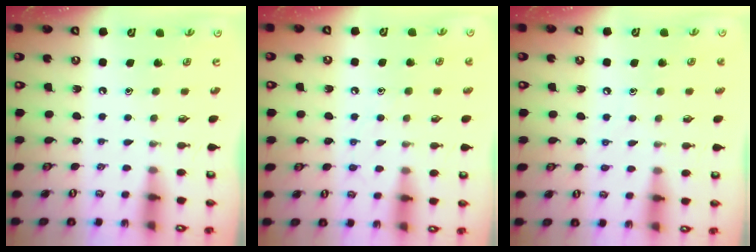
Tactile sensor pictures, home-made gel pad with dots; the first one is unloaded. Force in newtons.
{"total": 7.4, "press": 7.4, "slide": 0.6}
{"total": 5.6, "press": 5.6, "slide": 0.6}